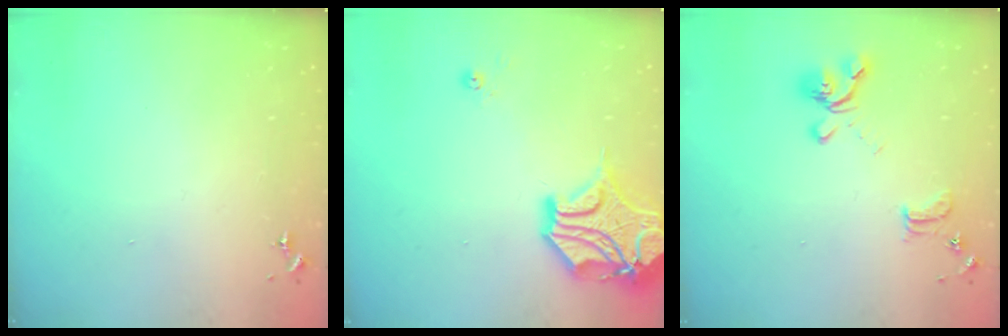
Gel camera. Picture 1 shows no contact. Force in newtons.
{"total": 16.9, "press": 16.8, "slide": 2.5}
{"total": 14.2, "press": 14.1, "slide": 1.6}